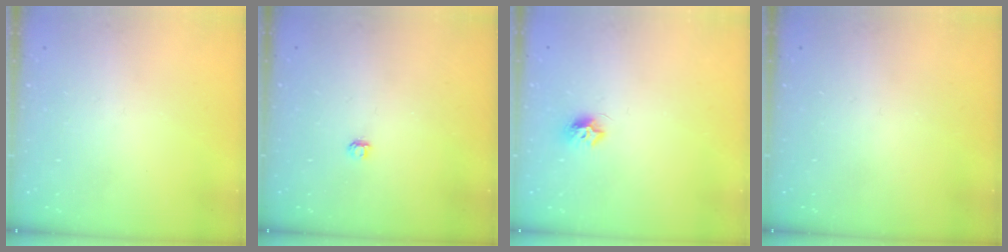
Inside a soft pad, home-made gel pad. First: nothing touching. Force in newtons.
{"total": 2.8, "press": 2.8, "slide": 0.3}
{"total": 7.1, "press": 7.0, "slide": 0.3}
{"total": 0.0}